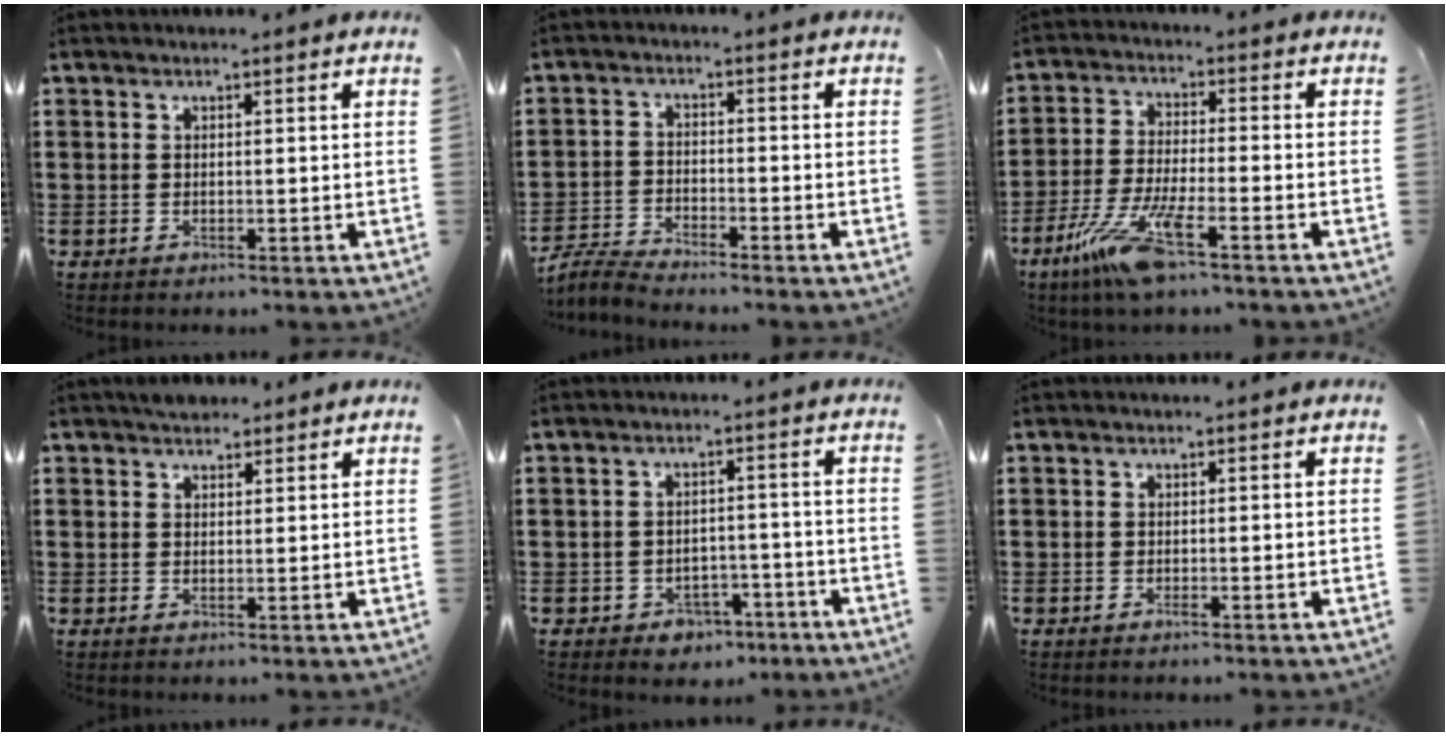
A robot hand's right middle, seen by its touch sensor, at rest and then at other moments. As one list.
[{"total": 3.7, "force": [-3.6, 0.2, 0.7], "torque": [-0.030, -0.001, -0.080]}, {"total": 9.4, "force": [-5.9, 0.8, 7.3], "torque": [-0.166, -0.020, -0.117]}, {"total": 1.8, "force": [1.6, 0.8, -0.2], "torque": [0.005, 0.001, 0.031]}, {"total": 3.0, "force": [-2.6, 1.6, 0.4], "torque": [-0.013, 0.005, -0.054]}, {"total": 0.6, "force": [-0.3, 0.1, 0.5], "torque": [-0.011, -0.004, -0.005]}]